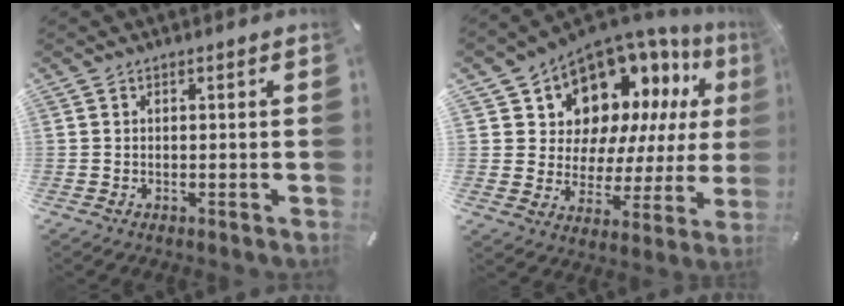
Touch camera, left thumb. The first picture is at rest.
{"total": 13.8, "force": [8.7, 9.6, 4.8], "torque": [-0.077, -0.084, 0.156]}